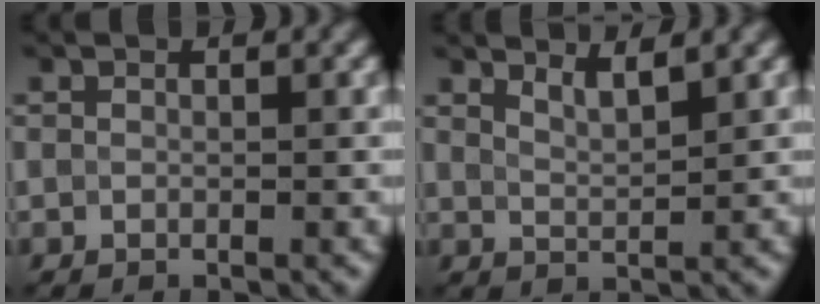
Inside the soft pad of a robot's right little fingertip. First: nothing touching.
{"total": 2.5, "force": [2.0, 0.6, 1.2], "torque": [-0.012, 0.001, 0.036]}